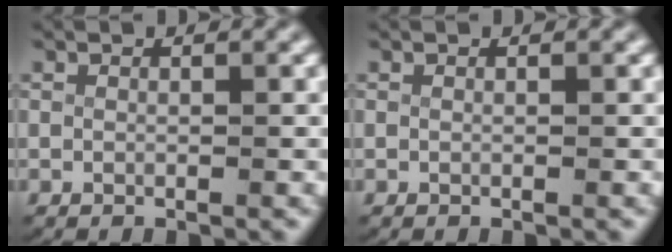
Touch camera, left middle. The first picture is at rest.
{"total": 0.0}